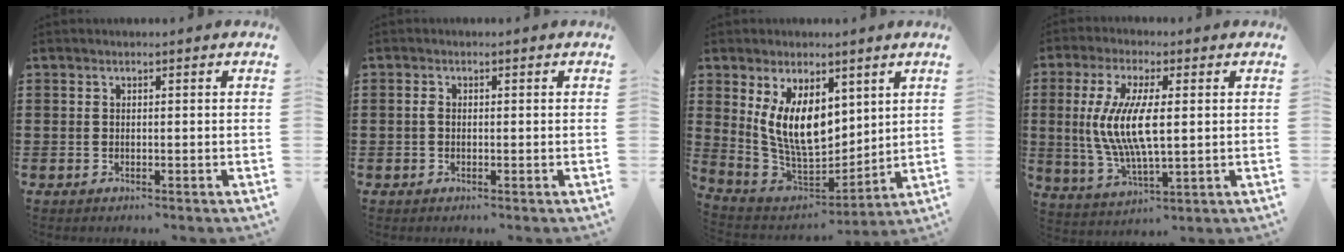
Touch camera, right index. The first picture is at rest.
{"total": 0.9, "force": [-0.3, 0.5, 0.7], "torque": [-0.024, -0.004, -0.009]}
{"total": 10.3, "force": [3.7, 5.8, 7.7], "torque": [-0.185, -0.013, 0.068]}
{"total": 9.7, "force": [0.7, 3.1, 9.1], "torque": [-0.199, -0.005, 0.006]}